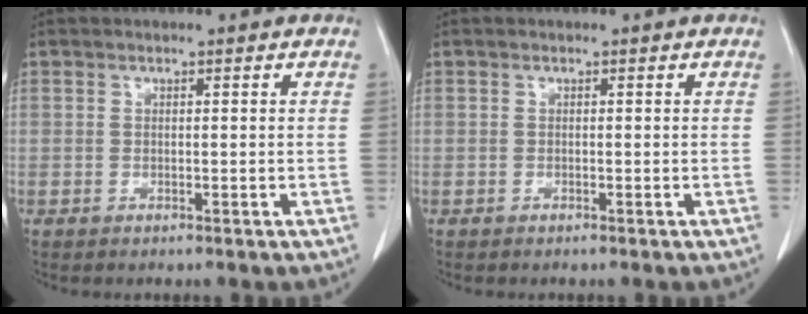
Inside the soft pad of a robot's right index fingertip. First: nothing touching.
{"total": 0.0}